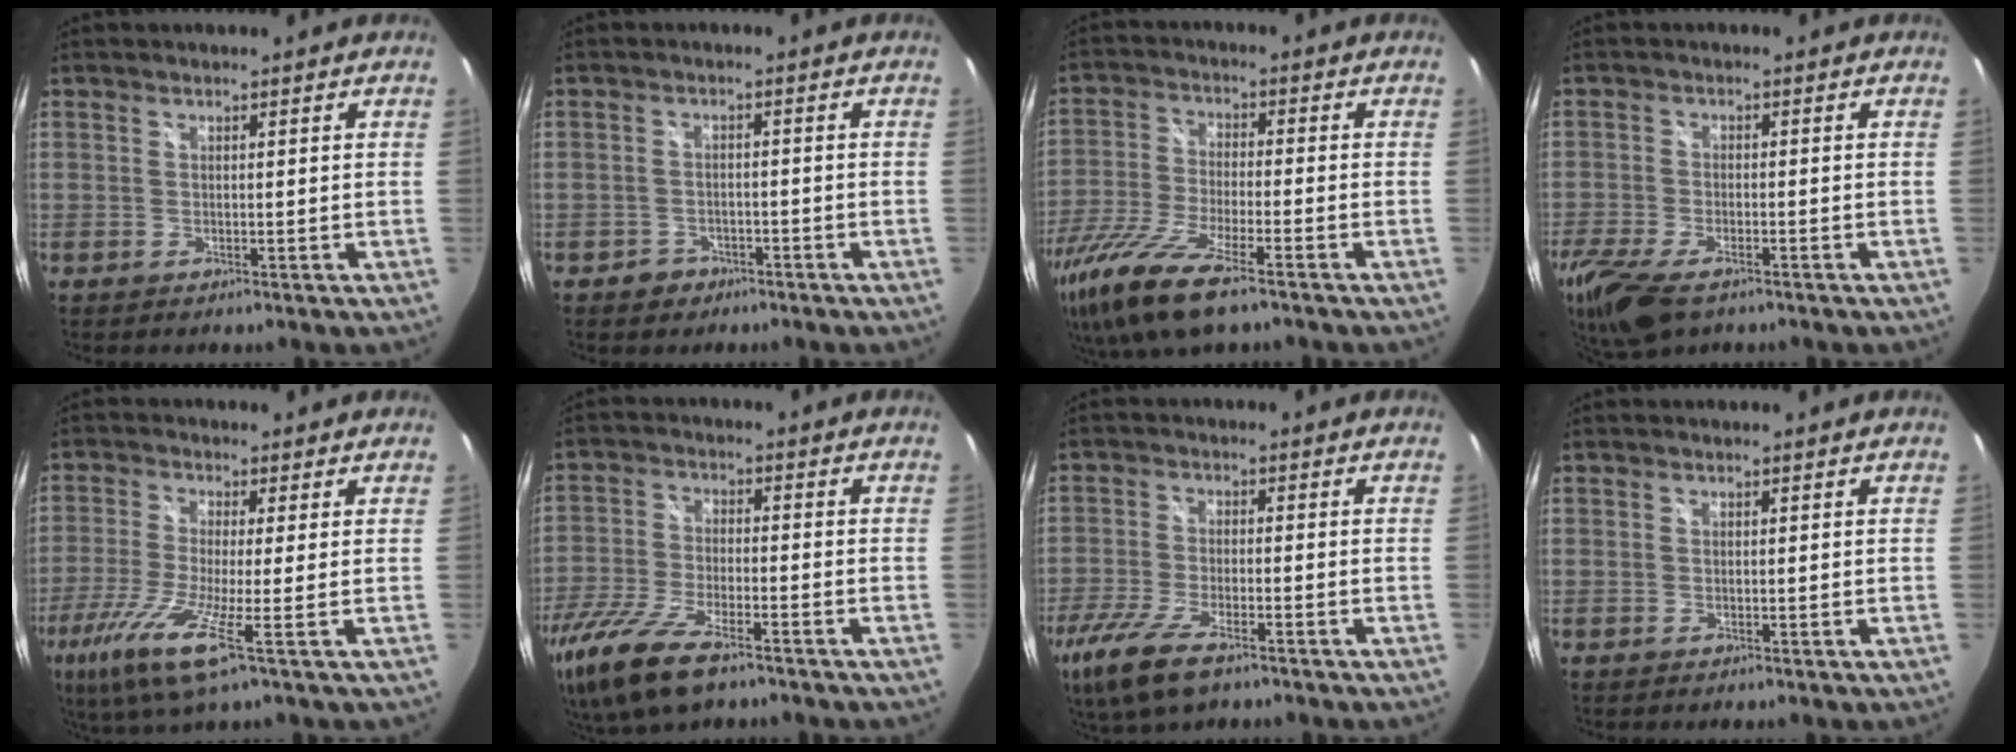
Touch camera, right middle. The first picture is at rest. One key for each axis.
{"total": 3.4, "fx": -2.2, "fy": 2.6, "fz": 0.4, "tx": -0.019, "ty": 0.008, "tz": -0.029}
{"total": 16.9, "fx": -11.6, "fy": 3.9, "fz": 11.7, "tx": -0.253, "ty": -0.051, "tz": -0.220}
{"total": 12.3, "fx": -8.5, "fy": 5.2, "fz": 7.2, "tx": -0.182, "ty": -0.045, "tz": -0.156}
{"total": 11.1, "fx": -5.1, "fy": 0.5, "fz": 9.8, "tx": -0.230, "ty": -0.032, "tz": -0.100}
{"total": 15.7, "fx": -10.8, "fy": 5.2, "fz": 10.1, "tx": -0.231, "ty": -0.044, "tz": -0.206}
{"total": 11.6, "fx": -7.6, "fy": 3.7, "fz": 7.9, "tx": -0.186, "ty": -0.034, "tz": -0.144}
{"total": 0.0}